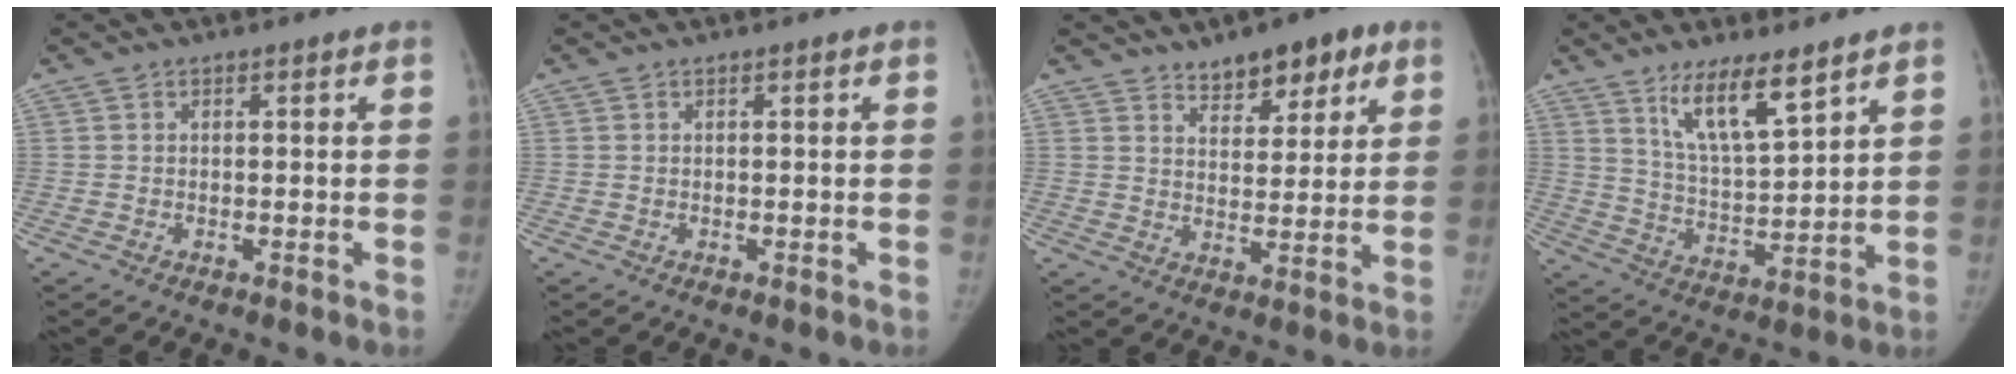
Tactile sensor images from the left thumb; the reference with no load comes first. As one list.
[{"total": 0.0}, {"total": 9.3, "force": [6.1, 4.5, 5.4], "torque": [-0.042, -0.031, 0.091]}, {"total": 10.7, "force": [7.2, 2.6, 7.5], "torque": [-0.124, -0.053, 0.140]}]